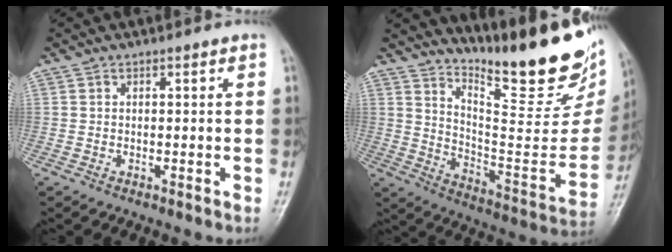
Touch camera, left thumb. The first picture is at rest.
{"total": 24.7, "force": [18.5, 5.6, 15.3], "torque": [-0.192, -0.134, 0.277]}